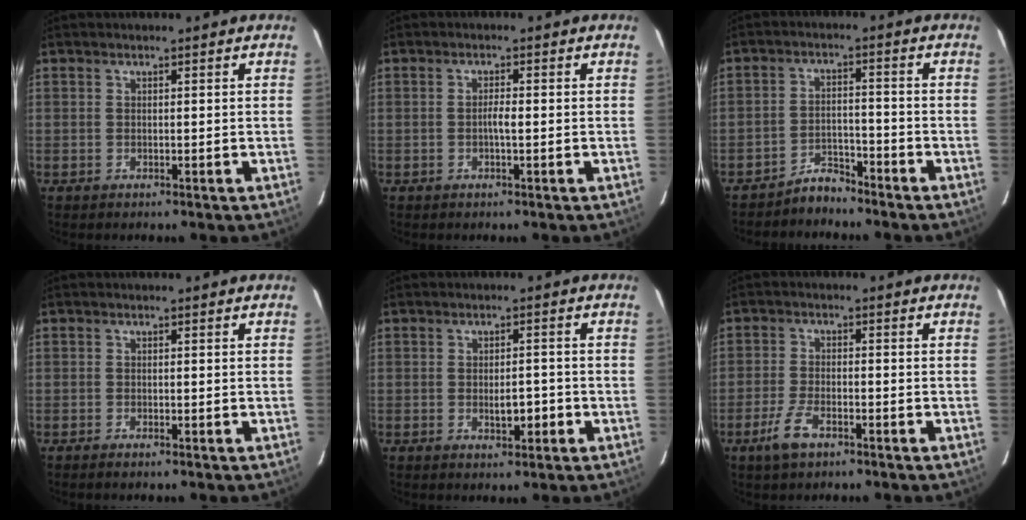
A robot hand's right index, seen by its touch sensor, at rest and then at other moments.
{"total": 1.6, "force": [-0.3, 0.1, 1.6], "torque": [-0.030, 0.002, -0.007]}
{"total": 3.7, "force": [-3.6, 0.9, 0.1], "torque": [0.002, -0.004, -0.062]}
{"total": 1.0, "force": [-0.8, 0.0, 0.6], "torque": [-0.012, -0.002, -0.011]}
{"total": 3.3, "force": [-1.0, 1.3, 2.8], "torque": [-0.046, 0.002, -0.011]}
{"total": 4.4, "force": [-2.7, 1.4, 3.1], "torque": [-0.074, -0.004, -0.047]}